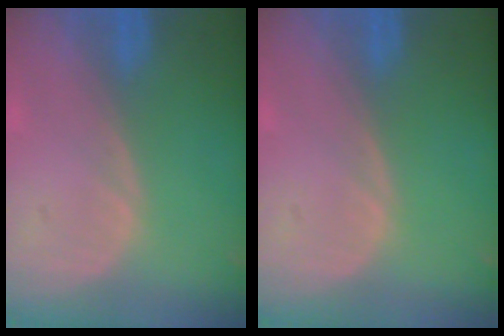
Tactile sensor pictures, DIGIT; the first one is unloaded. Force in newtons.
{"total": 0.0}